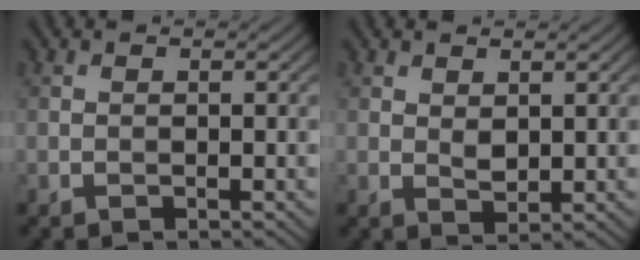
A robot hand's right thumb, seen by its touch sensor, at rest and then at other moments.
{"total": 1.8, "force": [0.9, 1.1, 1.1], "torque": [-0.025, -0.005, 0.019]}